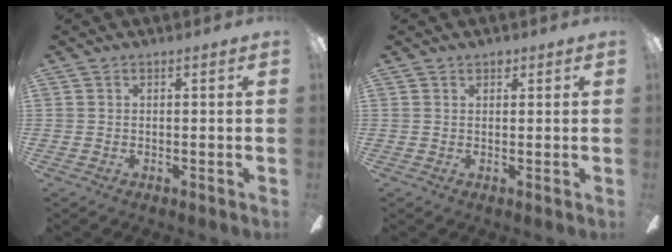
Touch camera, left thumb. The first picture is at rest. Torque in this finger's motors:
{"motor_torque": [-0.01, -0.11, 0.31, 0.38, 0.00]}